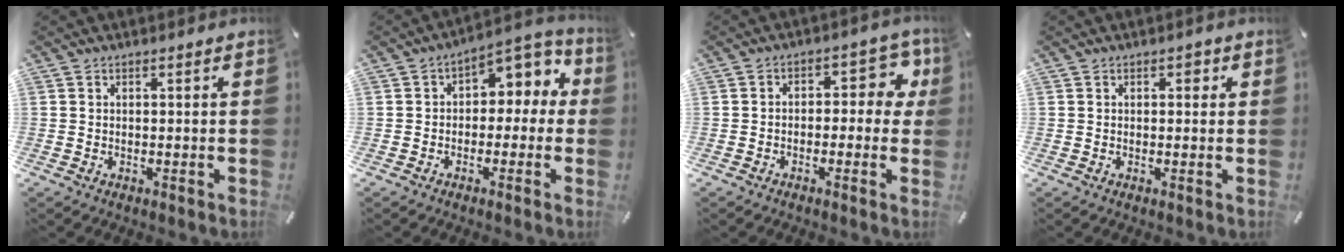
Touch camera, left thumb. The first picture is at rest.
{"total": 6.1, "force": [1.6, 4.6, 3.6], "torque": [-0.045, -0.012, 0.023]}
{"total": 6.4, "force": [0.4, 4.4, 4.6], "torque": [-0.059, -0.001, 0.000]}
{"total": 1.3, "force": [0.3, 0.9, 0.8], "torque": [-0.002, 0.001, 0.000]}